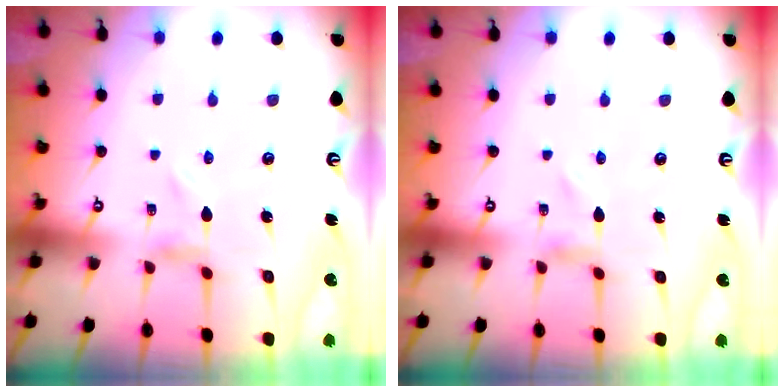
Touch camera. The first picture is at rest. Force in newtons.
{"total": 0.0}